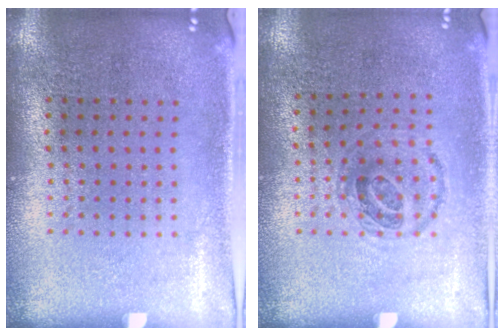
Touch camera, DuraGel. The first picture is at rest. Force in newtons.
{"total": 0.9, "press": 0.7, "slide": 0.5}